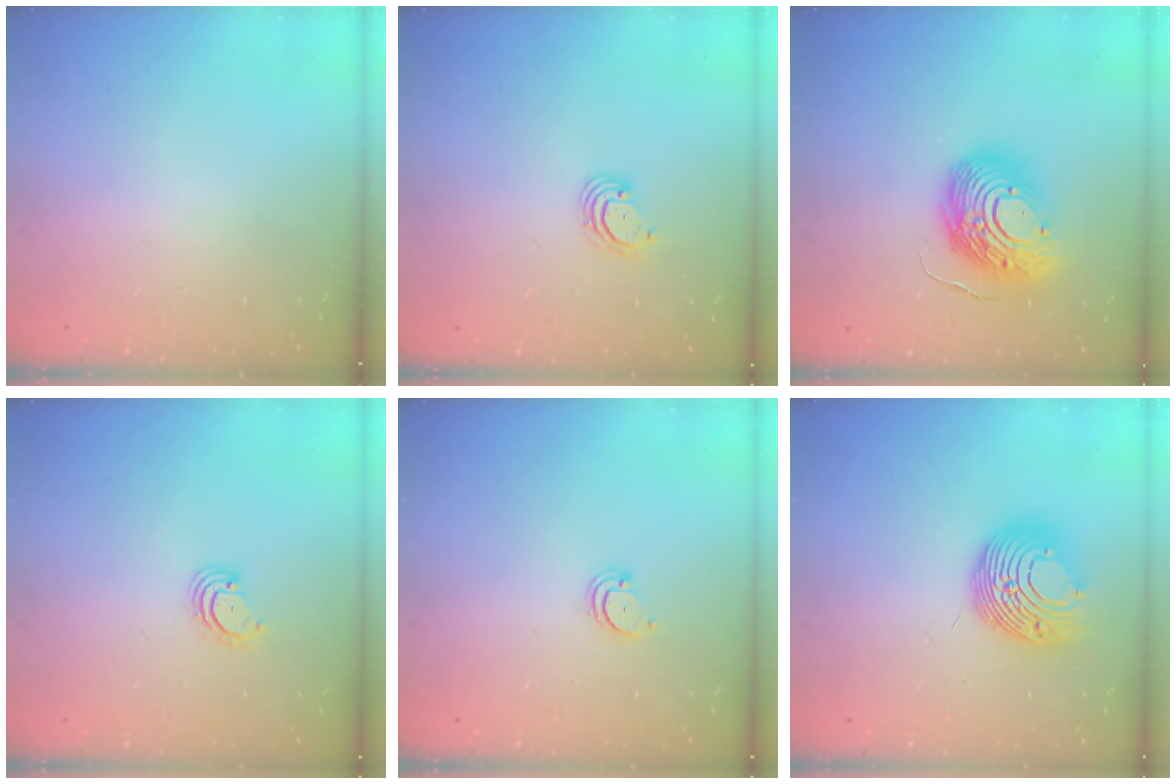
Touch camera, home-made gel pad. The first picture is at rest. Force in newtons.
{"total": 2.8, "press": 2.8, "slide": 0.2}
{"total": 17.1, "press": 16.9, "slide": 2.7}
{"total": 3.1, "press": 3.1, "slide": 0.3}
{"total": 1.8, "press": 1.8, "slide": 0.2}
{"total": 14.2, "press": 14.2, "slide": 0.0}